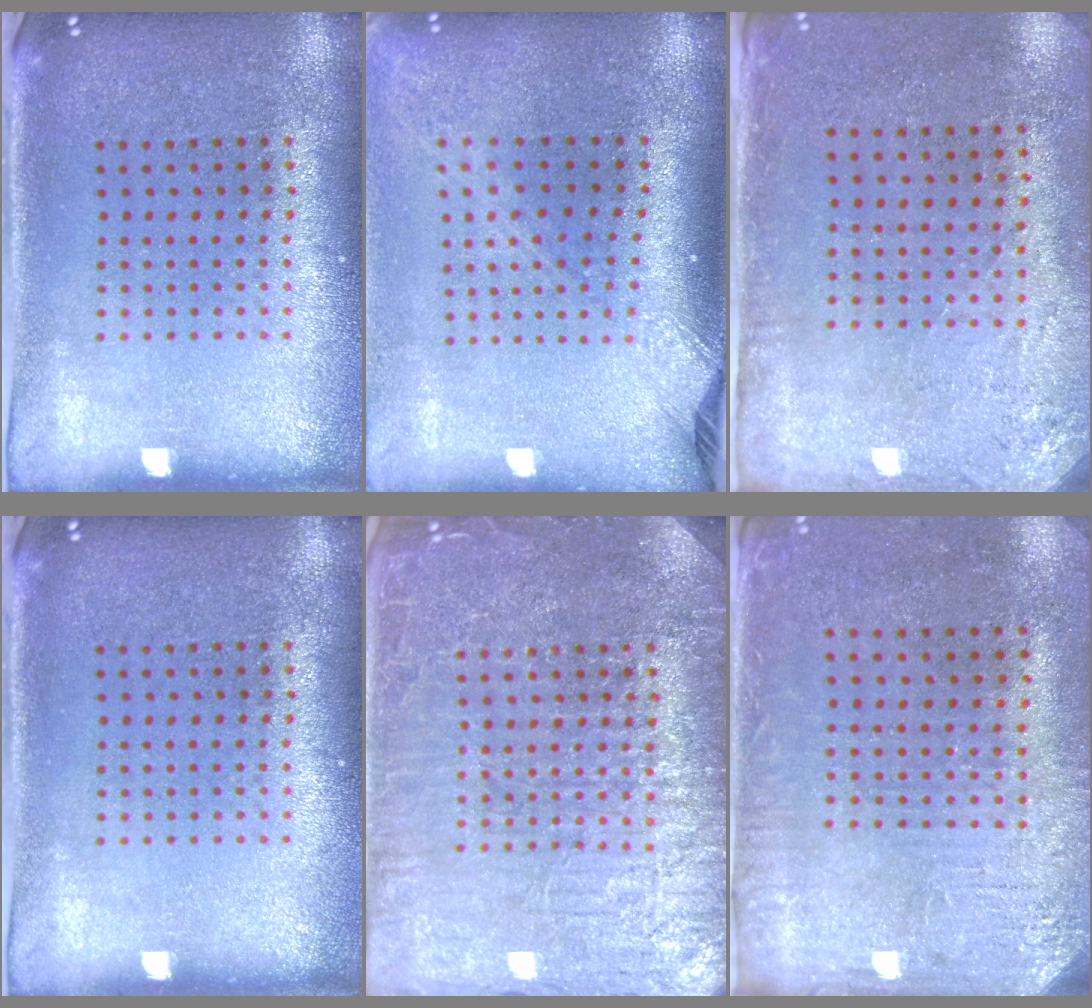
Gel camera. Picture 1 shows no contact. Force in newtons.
{"total": 2.2, "press": 1.6, "slide": 1.5}
{"total": 2.8, "press": 2.3, "slide": 1.6}
{"total": 0.0}
{"total": 7.1, "press": 7.1, "slide": 1.0}
{"total": 3.2, "press": 2.7, "slide": 1.8}